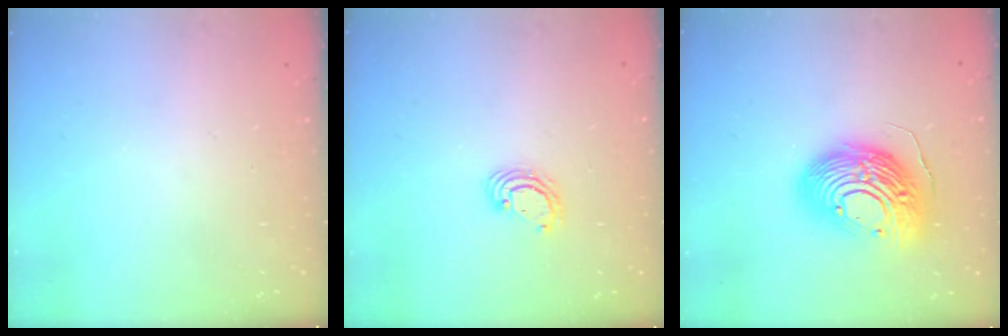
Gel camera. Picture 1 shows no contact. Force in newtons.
{"total": 3.8, "press": 3.8, "slide": 0.1}
{"total": 18.8, "press": 18.6, "slide": 2.8}